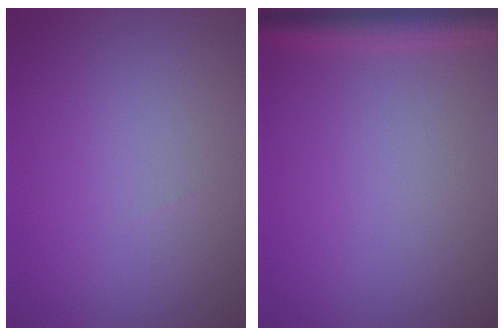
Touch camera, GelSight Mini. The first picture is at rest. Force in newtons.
{"total": 2.8, "press": 2.8, "slide": 0.2}